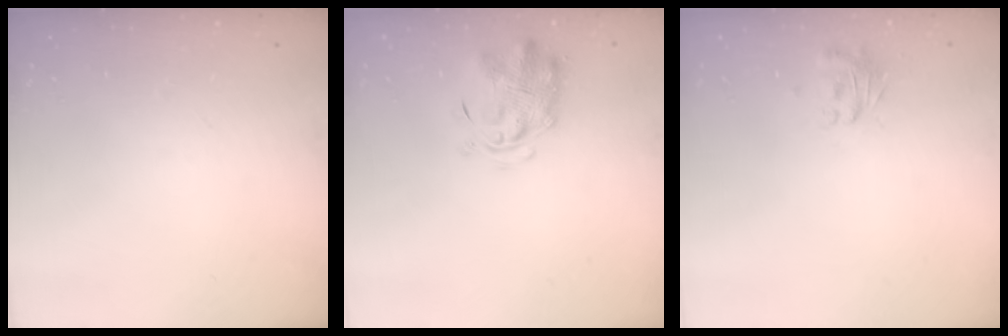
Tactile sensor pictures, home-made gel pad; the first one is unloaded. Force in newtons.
{"total": 2.9, "press": 2.9, "slide": 0.7}
{"total": 1.3, "press": 1.2, "slide": 0.4}